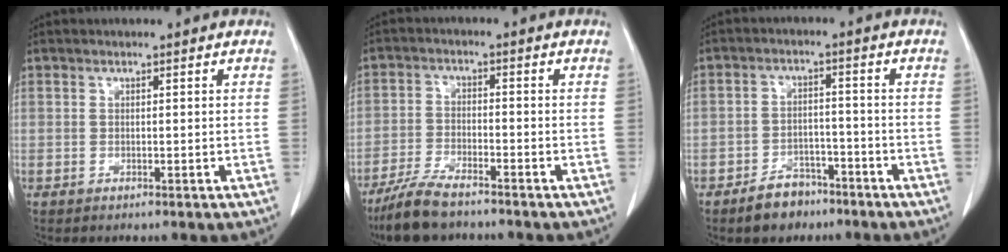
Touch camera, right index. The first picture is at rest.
{"total": 8.4, "force": [-6.9, 2.2, 4.4], "torque": [-0.093, -0.020, -0.128]}
{"total": 6.5, "force": [-4.7, 3.8, 2.4], "torque": [-0.047, 0.011, -0.072]}